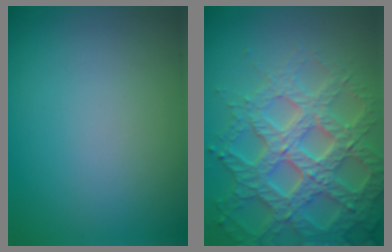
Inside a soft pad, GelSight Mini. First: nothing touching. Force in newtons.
{"total": 7.0, "press": 6.7, "slide": 1.8}